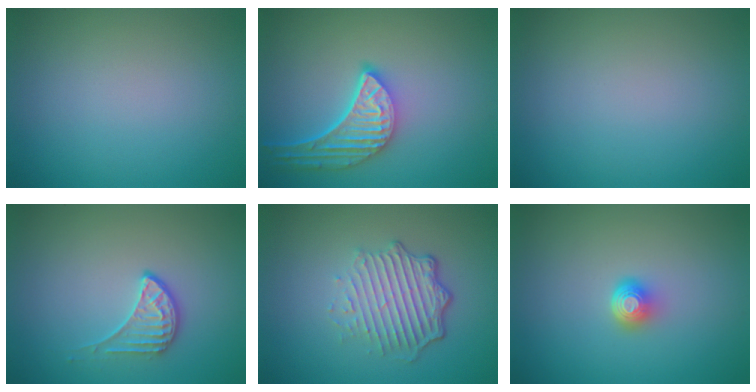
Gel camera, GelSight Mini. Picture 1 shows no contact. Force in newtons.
{"total": 5.2, "press": 4.2, "slide": 3.2}
{"total": 0.0}
{"total": 2.0, "press": 1.5, "slide": 1.3}
{"total": 5.2, "press": 3.6, "slide": 3.8}
{"total": 2.0, "press": 1.4, "slide": 1.4}